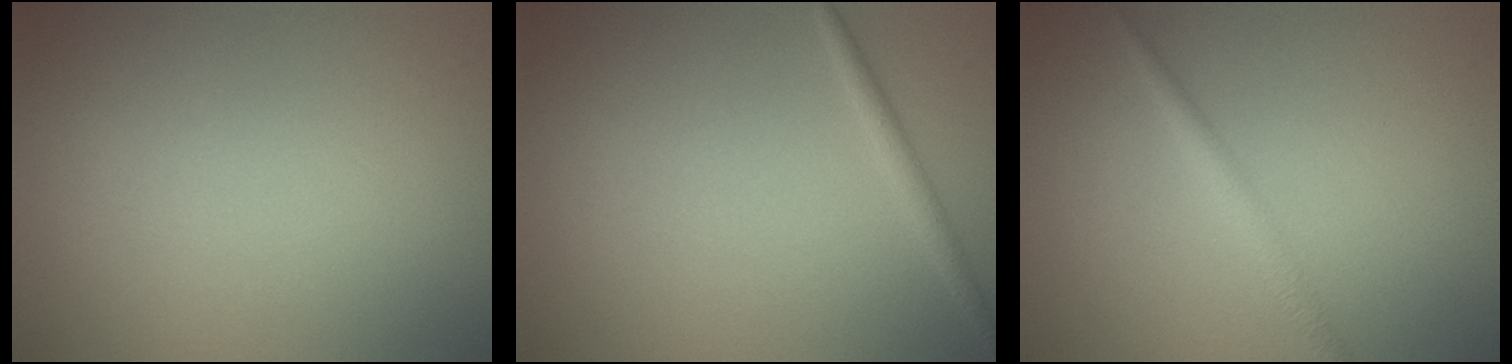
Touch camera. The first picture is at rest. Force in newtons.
{"total": 1.2, "press": 1.2, "slide": 0.0}
{"total": 1.8, "press": 1.8, "slide": 0.1}